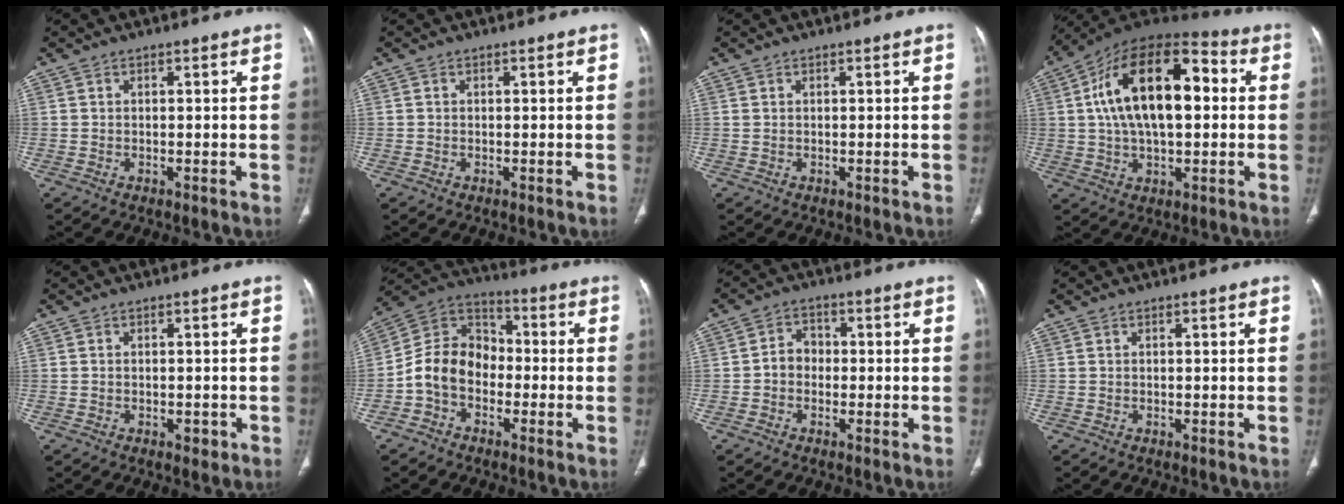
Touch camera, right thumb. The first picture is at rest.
{"total": 0.0}
{"total": 0.0}
{"total": 21.3, "force": [3.1, 11.0, 18.0], "torque": [-0.294, 0.029, 0.041]}
{"total": 1.4, "force": [-0.6, 0.9, 0.9], "torque": [-0.010, 0.000, -0.007]}
{"total": 11.2, "force": [-2.9, 8.6, 6.4], "torque": [-0.101, 0.047, -0.069]}
{"total": 3.9, "force": [-0.7, 3.3, 2.0], "torque": [-0.016, 0.019, -0.022]}
{"total": 0.0}